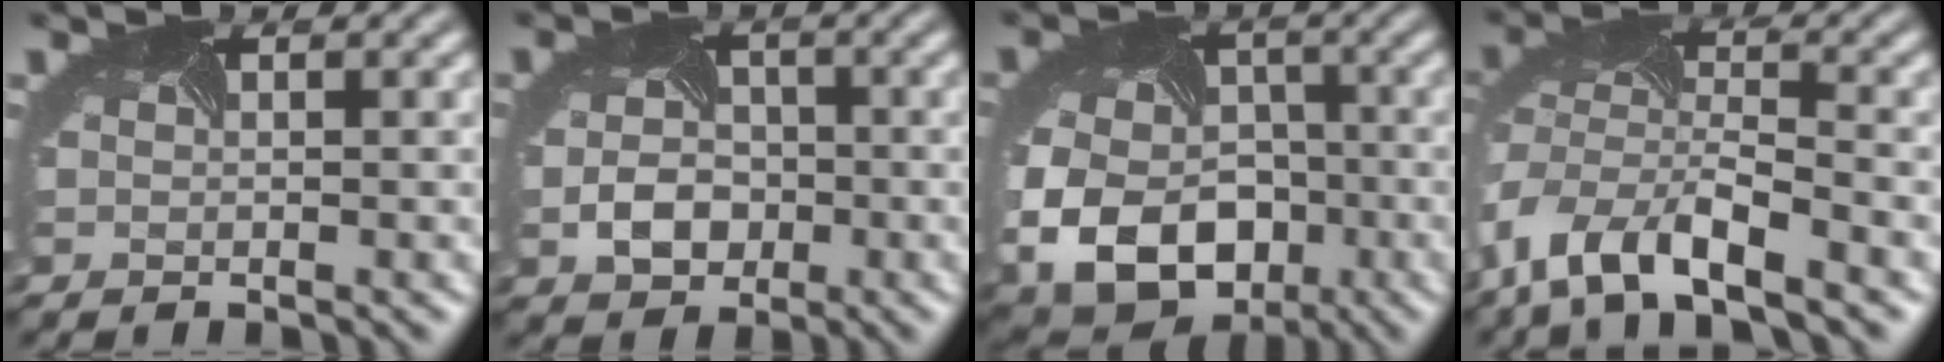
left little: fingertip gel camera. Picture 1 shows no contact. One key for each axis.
{"total": 4.0, "fx": -1.2, "fy": 3.1, "fz": 2.2, "tx": -0.045, "ty": -0.008, "tz": -0.020}
{"total": 12.6, "fx": -3.9, "fy": 9.3, "fz": 7.6, "tx": -0.148, "ty": -0.045, "tz": -0.049}
{"total": 9.6, "fx": -6.3, "fy": 3.5, "fz": 6.3, "tx": -0.127, "ty": -0.017, "tz": -0.117}